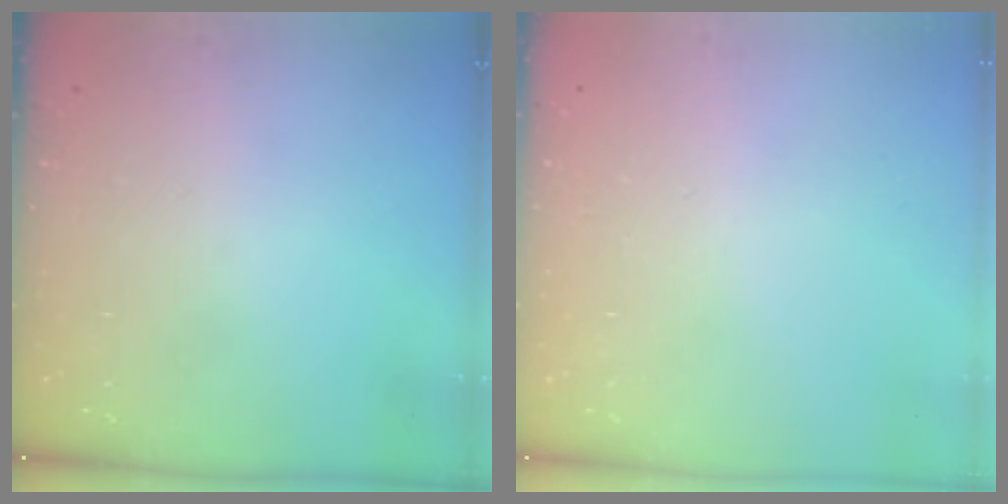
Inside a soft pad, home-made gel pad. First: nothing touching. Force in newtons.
{"total": 2.6, "press": 2.6, "slide": 0.2}